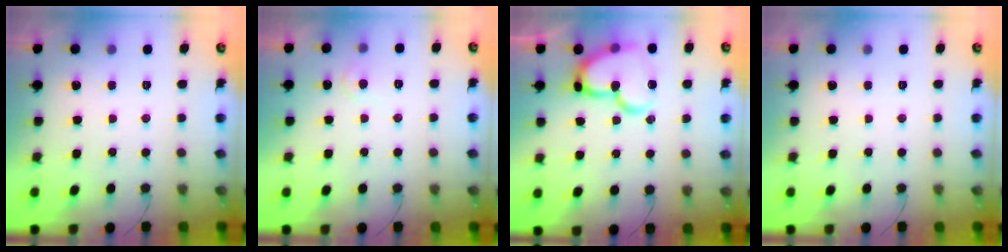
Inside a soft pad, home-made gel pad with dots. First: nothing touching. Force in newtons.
{"total": 5.3, "press": 5.2, "slide": 0.6}
{"total": 17.3, "press": 17.3, "slide": 1.5}
{"total": 0.0}